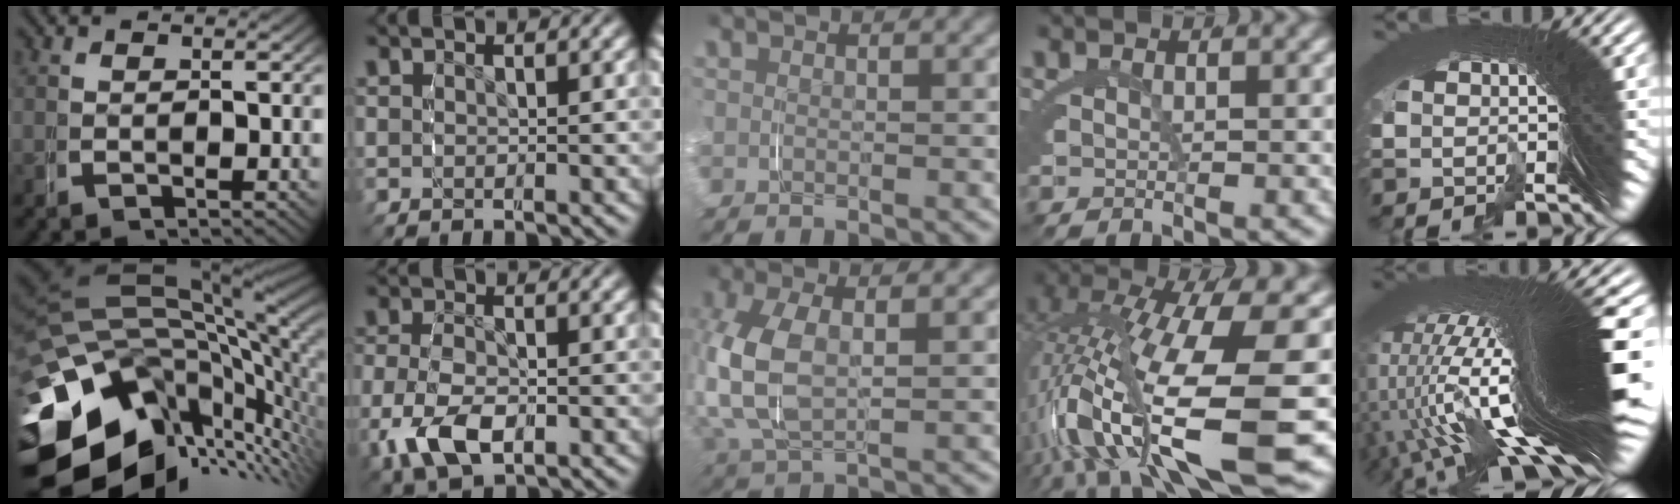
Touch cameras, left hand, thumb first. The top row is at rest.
{"thumb": {"total": 30.8, "force": [-6.8, 21.2, 21.3], "torque": [-0.356, -0.072, -0.081]}, "index": {"total": 5.7, "force": [-2.2, 3.5, 3.9], "torque": [-0.090, -0.017, -0.031]}, "middle": {"total": 7.3, "force": [0.6, 4.3, 5.8], "torque": [-0.172, -0.012, 0.024]}, "ring": {"total": 13.4, "force": [-2.7, 5.5, 11.9], "torque": [-0.261, -0.033, -0.013]}, "little": {"total": 25.7, "force": [1.4, 6.7, 24.8], "torque": [-0.334, 0.049, 0.011]}}